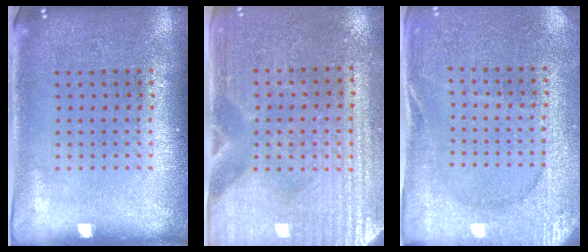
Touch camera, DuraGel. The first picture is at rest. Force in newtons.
{"total": 3.6, "press": 3.2, "slide": 1.5}
{"total": 2.7, "press": 2.7, "slide": 0.2}